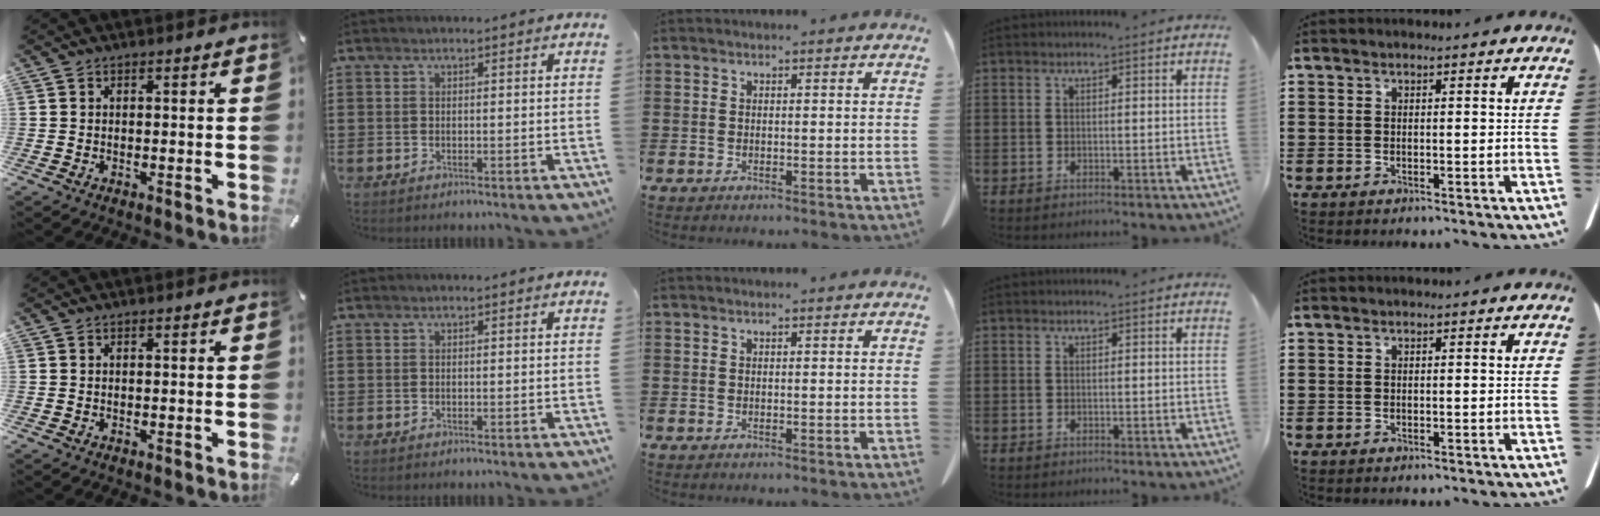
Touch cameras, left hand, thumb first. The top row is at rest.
{}